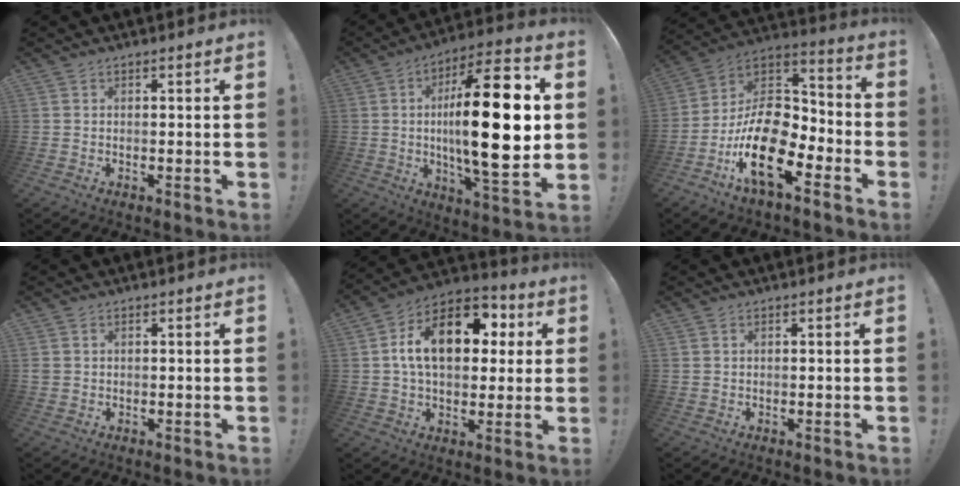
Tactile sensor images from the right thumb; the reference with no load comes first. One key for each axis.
{"total": 27.7, "fx": 1.3, "fy": 8.9, "fz": 26.2, "tx": -0.432, "ty": -0.008, "tz": 0.014}
{"total": 20.0, "fx": -8.1, "fy": 10.7, "fz": 14.8, "tx": -0.289, "ty": 0.042, "tz": -0.129}
{"total": 1.2, "fx": 0.4, "fy": 1.1, "fz": 0.4, "tx": -0.010, "ty": 0.002, "tz": 0.008}
{"total": 18.6, "fx": 4.5, "fy": 11.2, "fz": 14.1, "tx": -0.240, "ty": 0.000, "tz": 0.076}
{"total": 0.6, "fx": 0.3, "fy": 0.4, "fz": 0.3, "tx": -0.009, "ty": 0.002, "tz": 0.006}